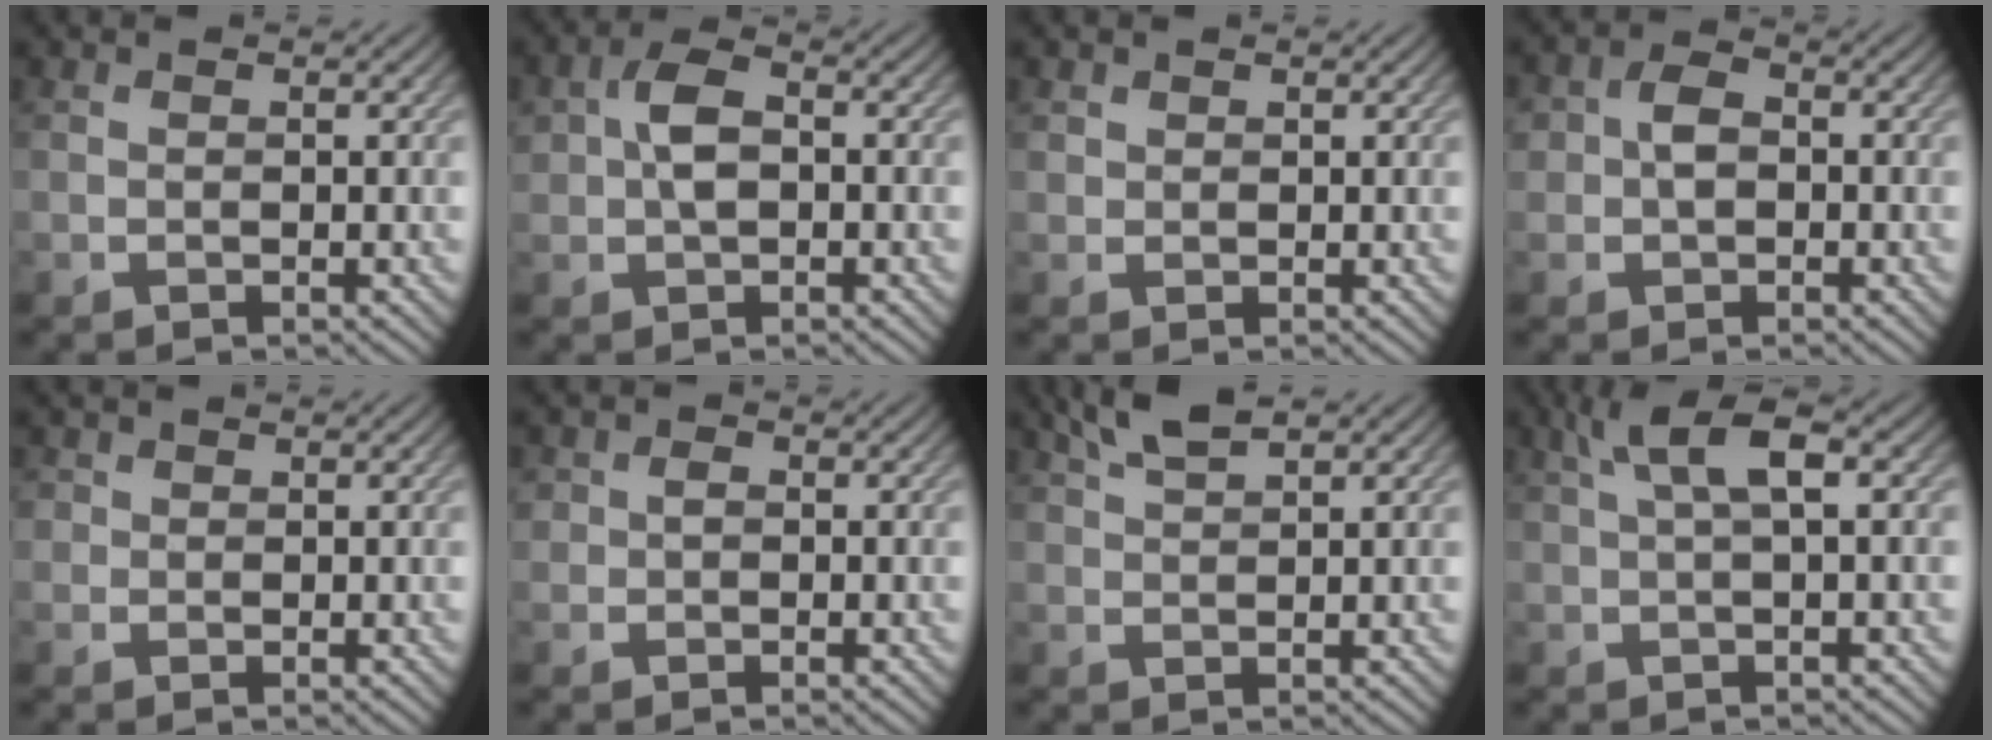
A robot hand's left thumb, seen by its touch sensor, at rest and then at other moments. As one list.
[{"total": 4.6, "force": [0.0, 2.9, 3.6], "torque": [-0.070, 0.008, -0.005]}, {"total": 1.1, "force": [0.7, 0.8, 0.1], "torque": [-0.003, -0.002, 0.014]}, {"total": 3.5, "force": [-0.3, 2.7, 2.2], "torque": [-0.040, 0.004, -0.014]}, {"total": 1.5, "force": [0.4, 1.5, 0.3], "torque": [-0.002, -0.002, 0.002]}, {"total": 2.0, "force": [0.0, 1.8, 0.9], "torque": [-0.015, 0.001, -0.007]}, {"total": 3.3, "force": [2.4, 0.7, 2.2], "torque": [-0.051, 0.010, 0.052]}, {"total": 4.9, "force": [1.5, 1.2, 4.5], "torque": [-0.082, 0.017, 0.026]}]